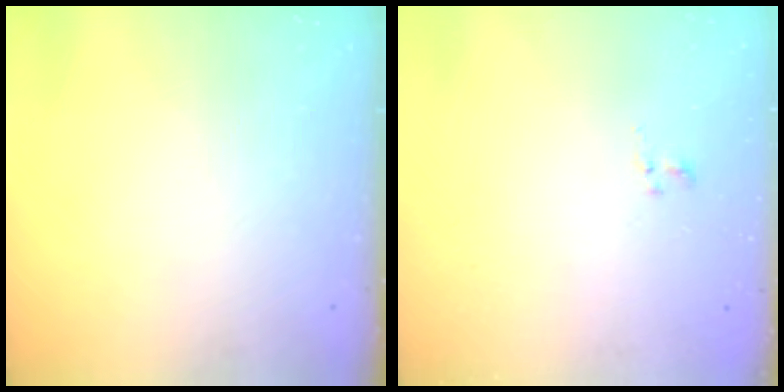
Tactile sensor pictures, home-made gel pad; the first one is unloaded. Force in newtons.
{"total": 0.7, "press": 0.4, "slide": 0.6}